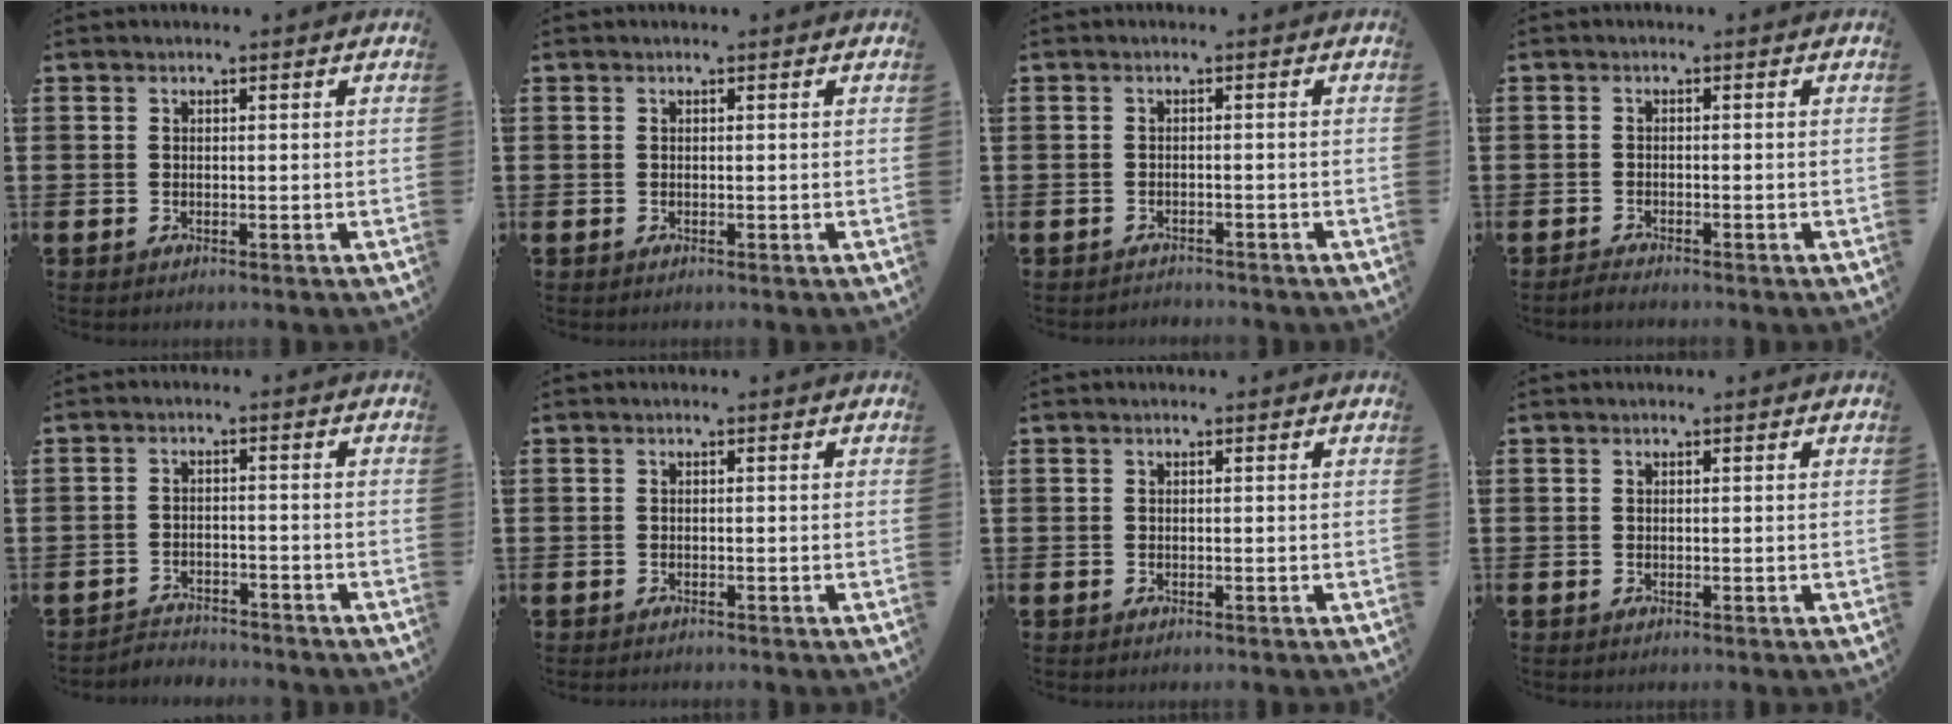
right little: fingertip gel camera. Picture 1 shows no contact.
{"total": 0.0}
{"total": 1.0, "force": [-1.0, 0.0, -0.1], "torque": [0.000, 0.003, -0.022]}
{"total": 1.0, "force": [-1.0, 0.1, 0.3], "torque": [-0.009, -0.001, -0.019]}
{"total": 2.5, "force": [-2.5, 0.3, -0.3], "torque": [-0.003, 0.002, -0.056]}
{"total": 0.0}
{"total": 0.0}
{"total": 0.0}